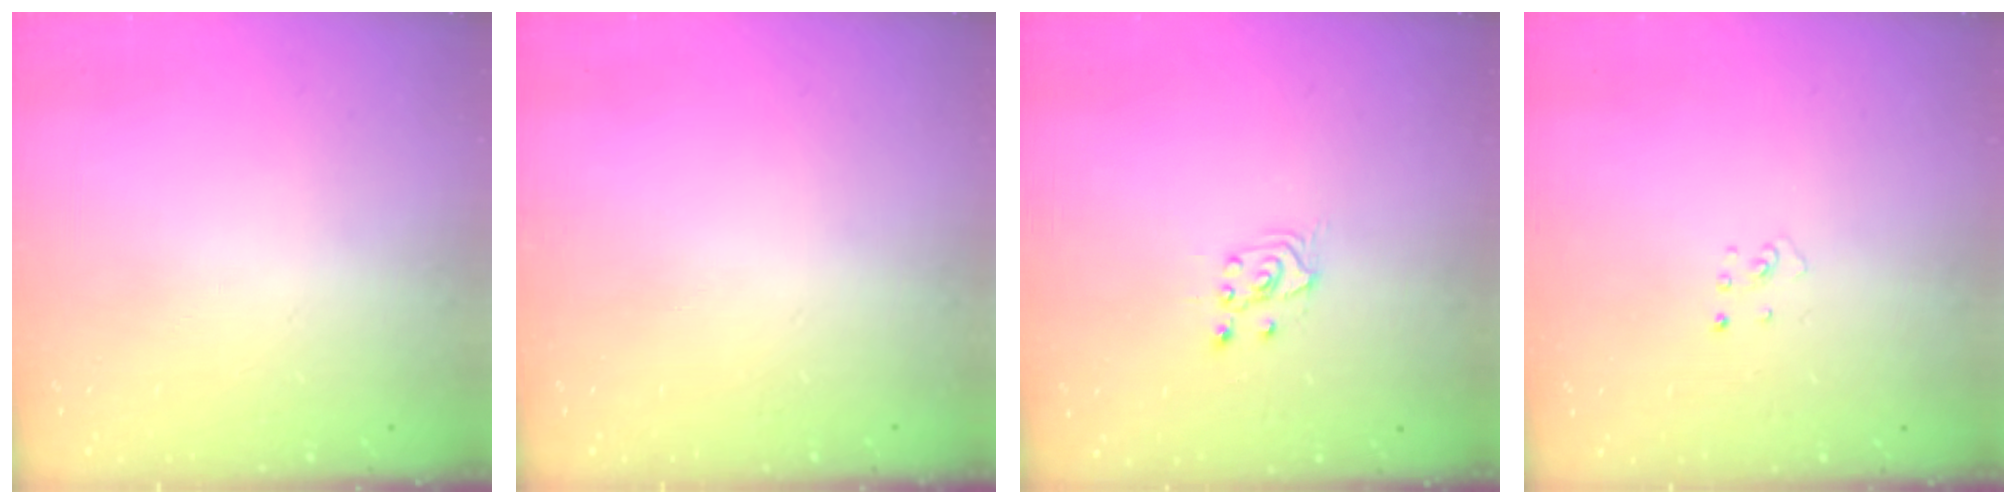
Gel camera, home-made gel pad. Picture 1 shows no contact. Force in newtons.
{"total": 0.0}
{"total": 2.5, "press": 2.4, "slide": 0.7}
{"total": 2.0, "press": 2.0, "slide": 0.3}